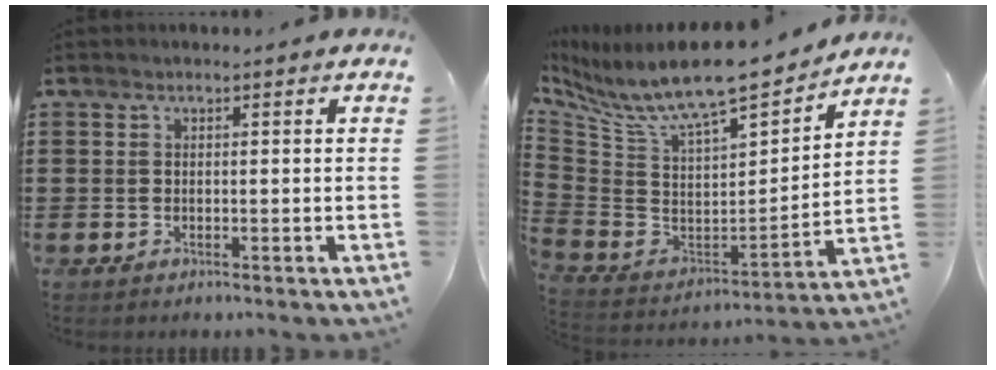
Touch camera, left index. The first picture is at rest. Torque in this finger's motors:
{"motor_torque": [1.13, -1.01, 0.42, 0.21]}